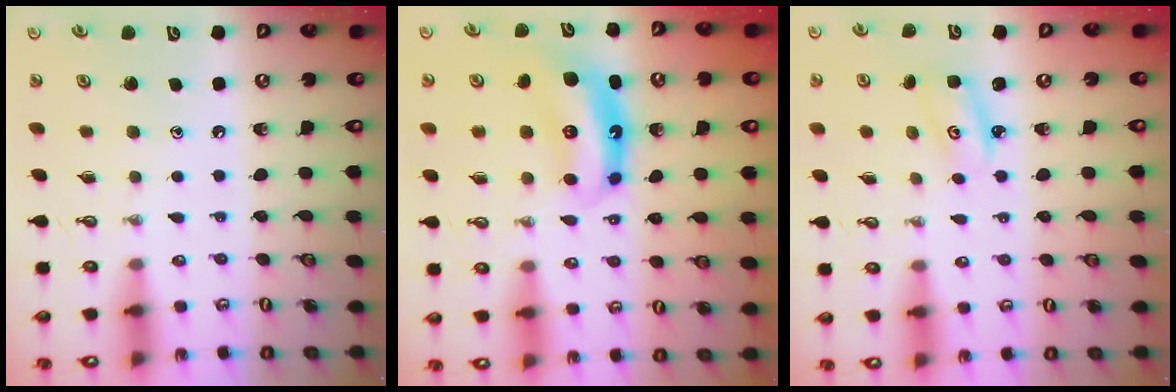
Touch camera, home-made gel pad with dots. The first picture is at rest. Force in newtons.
{"total": 7.1, "press": 7.1, "slide": 0.2}
{"total": 2.8, "press": 2.8, "slide": 0.2}